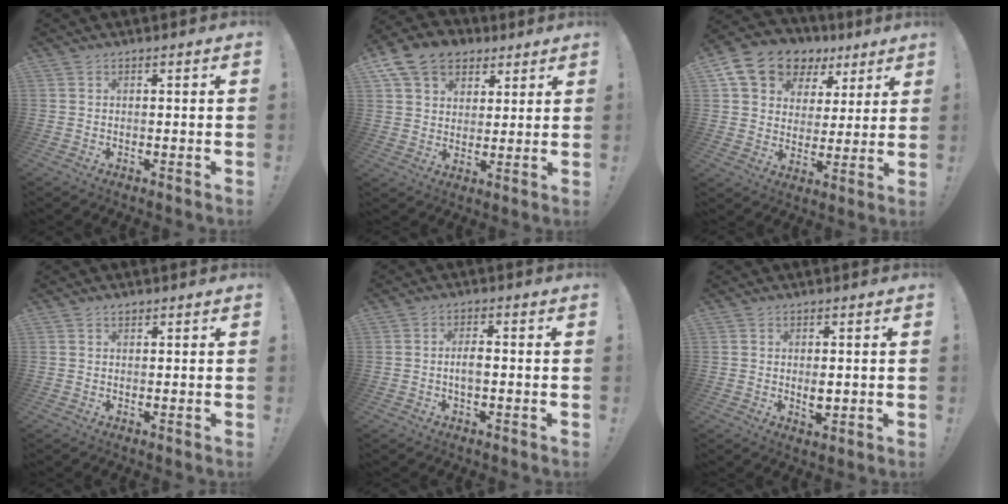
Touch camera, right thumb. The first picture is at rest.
{"total": 13.5, "force": [7.3, 10.0, 5.3], "torque": [-0.083, -0.033, 0.143]}
{"total": 14.5, "force": [8.7, 10.0, 5.9], "torque": [-0.098, -0.050, 0.167]}
{"total": 1.0, "force": [0.8, 0.5, 0.3], "torque": [-0.004, -0.002, 0.016]}
{"total": 3.6, "force": [-0.8, 1.3, 3.3], "torque": [-0.068, 0.007, -0.018]}
{"total": 3.2, "force": [0.3, 1.7, 2.7], "torque": [-0.030, -0.005, 0.004]}